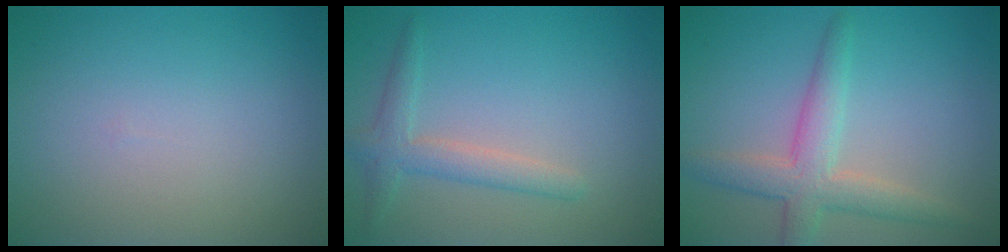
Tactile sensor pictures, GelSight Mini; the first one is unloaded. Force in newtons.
{"total": 2.6, "press": 2.6, "slide": 0.1}
{"total": 4.2, "press": 4.2, "slide": 0.2}